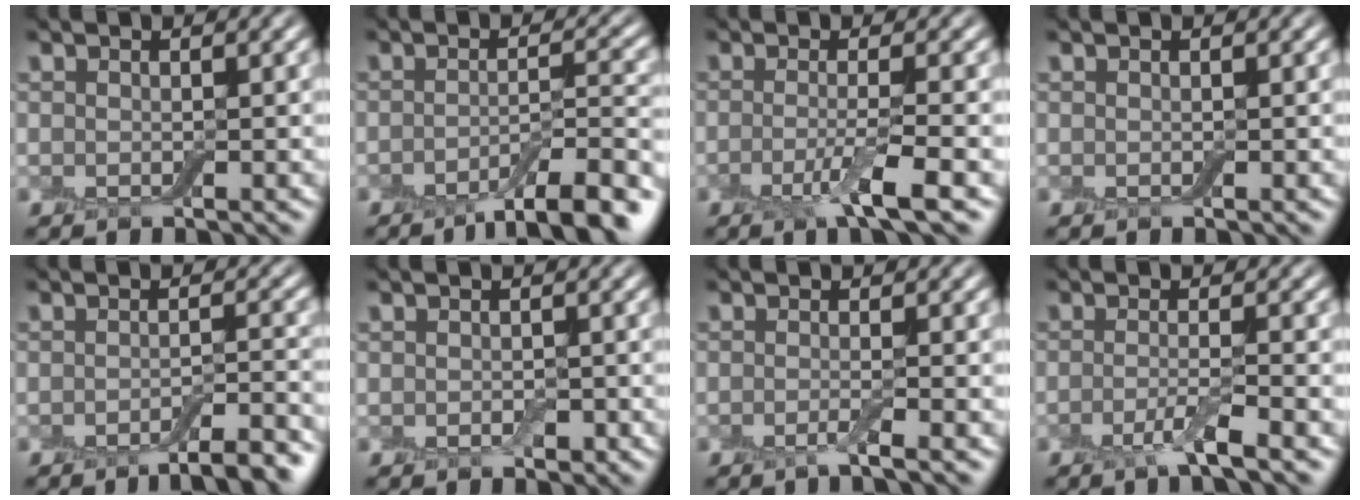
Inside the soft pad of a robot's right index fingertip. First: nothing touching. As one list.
[{"total": 7.1, "force": [-4.5, 1.7, 5.2], "torque": [-0.070, 0.002, -0.070]}, {"total": 3.5, "force": [-1.3, 0.5, 3.2], "torque": [-0.056, -0.005, -0.034]}, {"total": 0.0}, {"total": 4.9, "force": [-3.2, 1.1, 3.5], "torque": [-0.040, 0.003, -0.048]}, {"total": 0.9, "force": [-0.3, 0.6, 0.6], "torque": [-0.009, -0.003, -0.004]}, {"total": 1.5, "force": [-0.6, 0.2, 1.3], "torque": [-0.021, -0.004, -0.019]}, {"total": 2.5, "force": [-1.2, 0.3, 2.1], "torque": [-0.035, -0.002, -0.032]}]